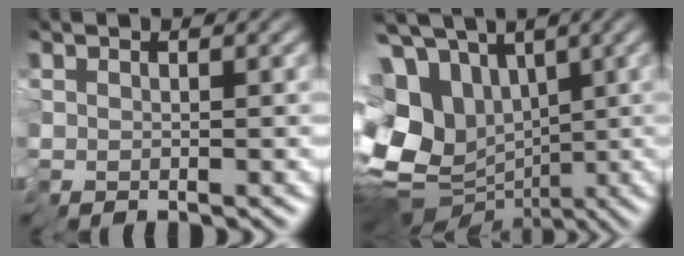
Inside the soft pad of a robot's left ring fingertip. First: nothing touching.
{"total": 13.5, "force": [-1.1, 10.3, 8.6], "torque": [-0.186, -0.007, -0.002]}